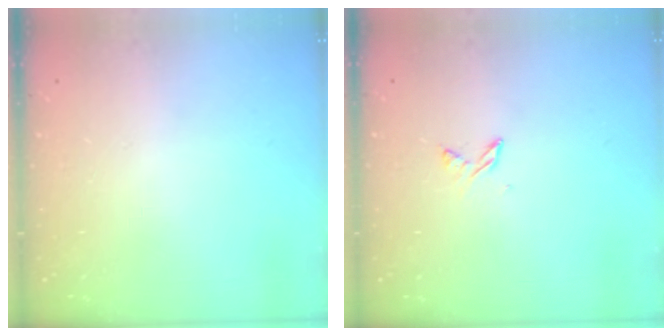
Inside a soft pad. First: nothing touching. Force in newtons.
{"total": 3.1, "press": 3.1, "slide": 0.6}